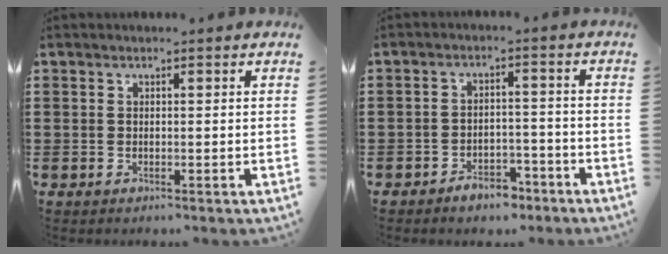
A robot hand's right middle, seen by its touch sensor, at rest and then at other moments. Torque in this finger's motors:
{"motor_torque": [2.14, 0.00, 0.04, 0.06]}